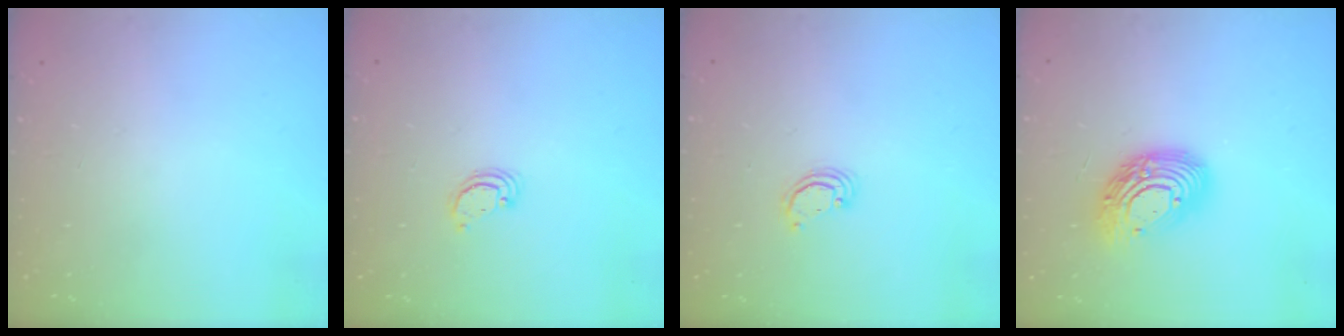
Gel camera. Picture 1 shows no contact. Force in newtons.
{"total": 2.6, "press": 2.6, "slide": 0.2}
{"total": 2.0, "press": 2.0, "slide": 0.2}
{"total": 13.9, "press": 13.9, "slide": 0.9}